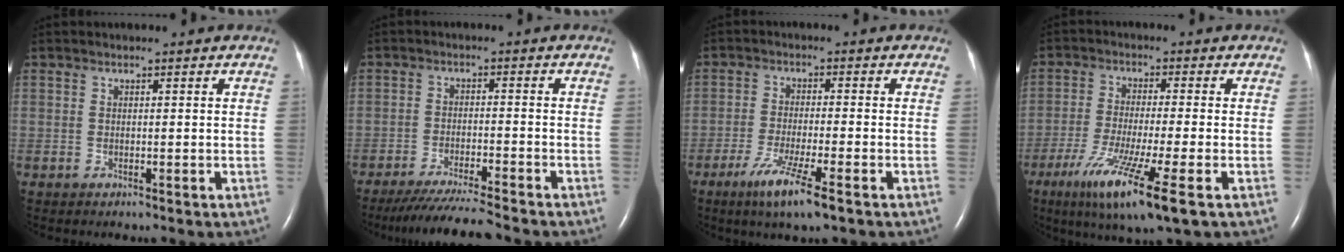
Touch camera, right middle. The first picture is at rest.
{"total": 9.5, "force": [-8.7, -0.8, 3.8], "torque": [-0.060, -0.027, -0.144]}
{"total": 7.3, "force": [-4.2, 0.1, 6.0], "torque": [-0.119, -0.019, -0.074]}
{"total": 11.8, "force": [-5.8, 0.0, 10.3], "torque": [-0.199, -0.040, -0.099]}